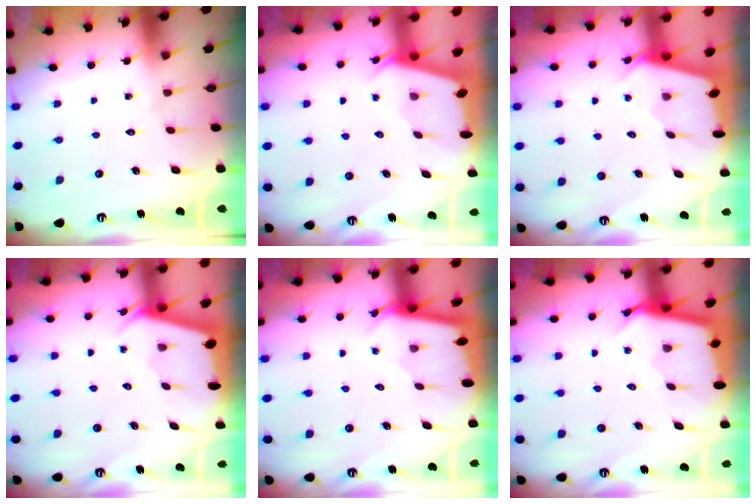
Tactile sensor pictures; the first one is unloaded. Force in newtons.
{"total": 2.0, "press": 2.0, "slide": 0.3}
{"total": 2.5, "press": 2.5, "slide": 0.3}
{"total": 2.4, "press": 2.4, "slide": 0.3}
{"total": 2.0, "press": 2.0, "slide": 0.2}
{"total": 2.8, "press": 2.8, "slide": 0.3}